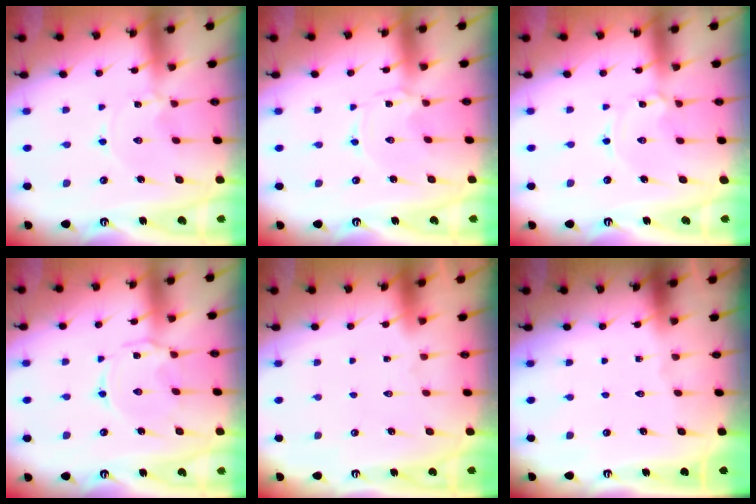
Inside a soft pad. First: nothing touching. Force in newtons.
{"total": 0.5, "press": 0.4, "slide": 0.2}
{"total": 1.3, "press": 1.3, "slide": 0.0}
{"total": 2.4, "press": 2.4, "slide": 0.4}
{"total": 1.6, "press": 1.6, "slide": 0.1}
{"total": 0.0}